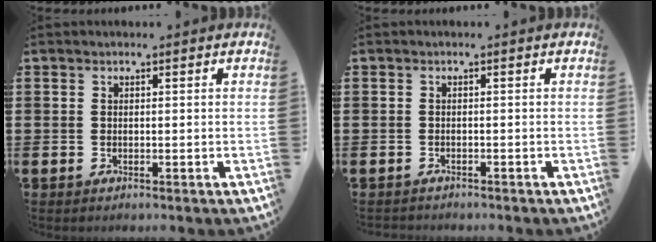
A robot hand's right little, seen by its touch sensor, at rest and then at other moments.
{"total": 0.6, "force": [-0.6, 0.1, -0.1], "torque": [0.000, -0.001, -0.013]}